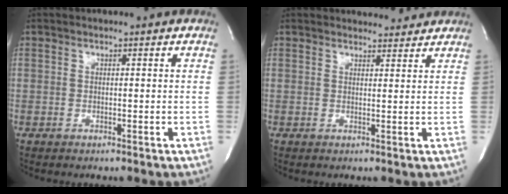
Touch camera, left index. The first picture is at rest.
{"total": 3.6, "force": [3.5, 0.9, 0.2], "torque": [0.000, 0.002, 0.038]}